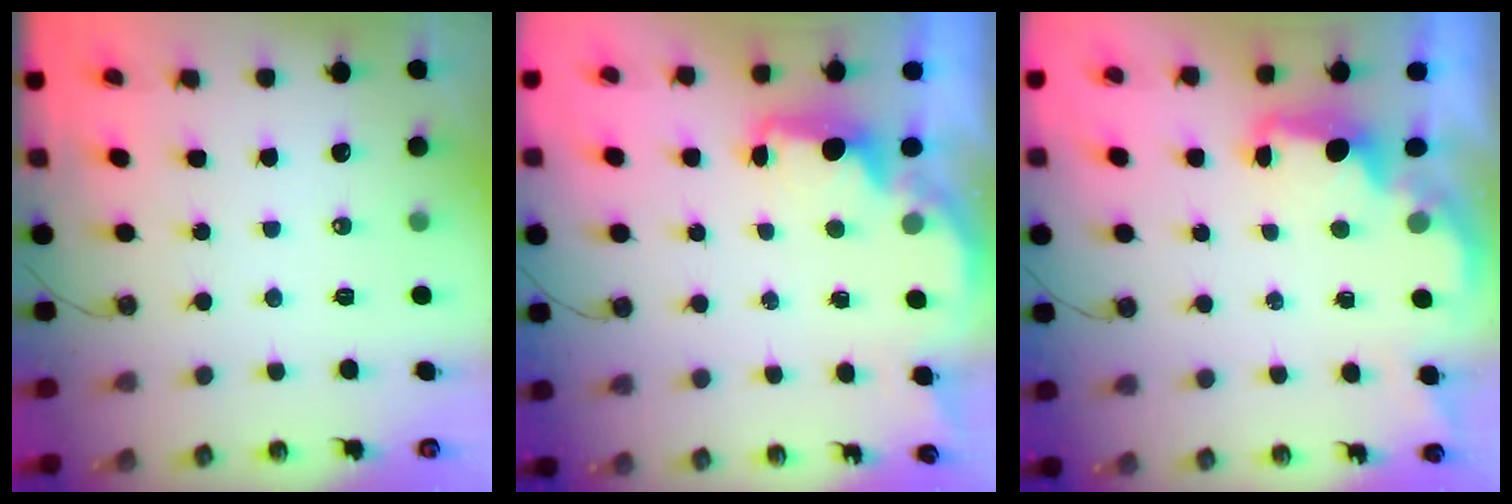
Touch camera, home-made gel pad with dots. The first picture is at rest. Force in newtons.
{"total": 2.5, "press": 2.3, "slide": 0.8}
{"total": 1.9, "press": 1.8, "slide": 0.8}